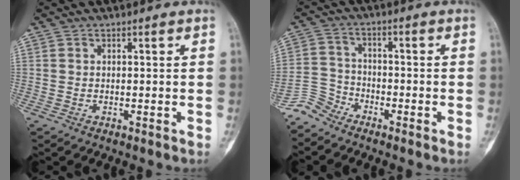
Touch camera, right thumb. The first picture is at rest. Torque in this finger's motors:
{"motor_torque": [0.66, -0.26, -0.39, -0.17, -0.07]}